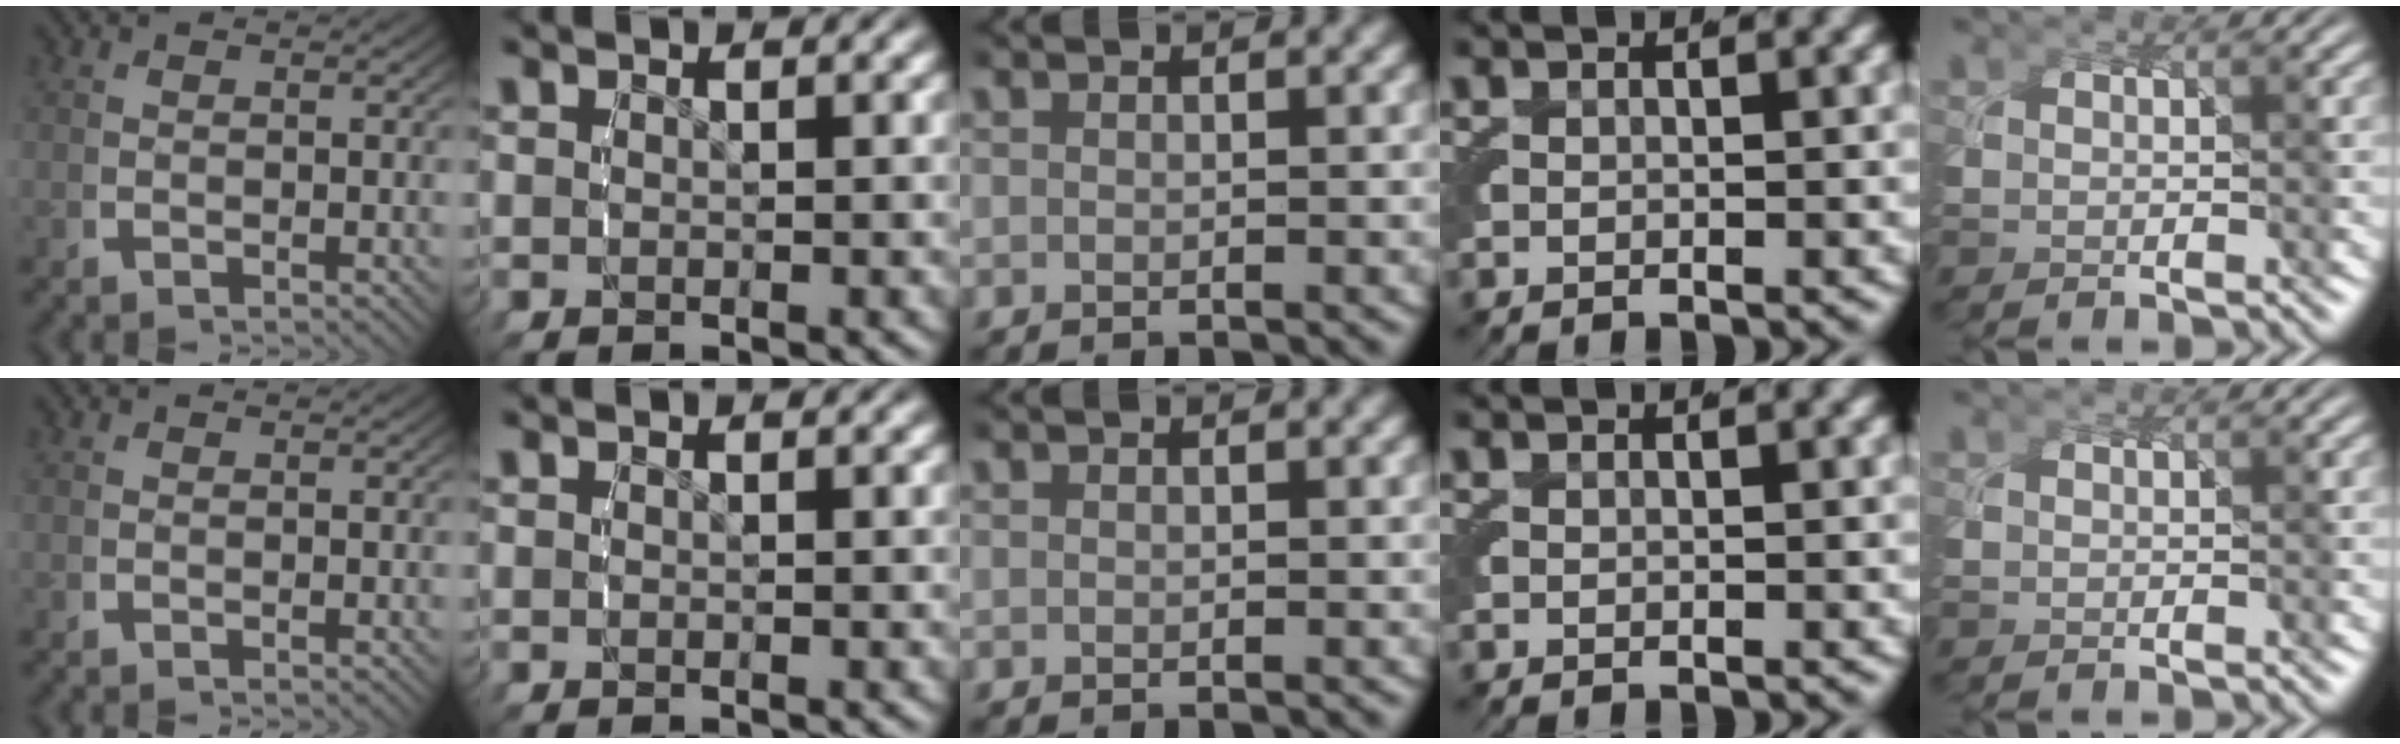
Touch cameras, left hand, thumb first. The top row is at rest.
{}